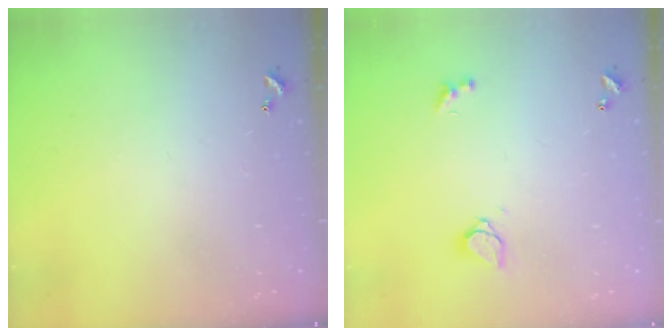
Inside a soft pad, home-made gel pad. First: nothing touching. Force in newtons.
{"total": 1.6, "press": 1.5, "slide": 0.5}